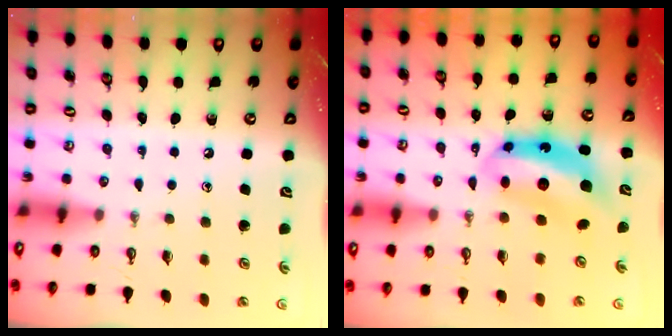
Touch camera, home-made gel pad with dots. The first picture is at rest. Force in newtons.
{"total": 7.9, "press": 7.8, "slide": 0.8}